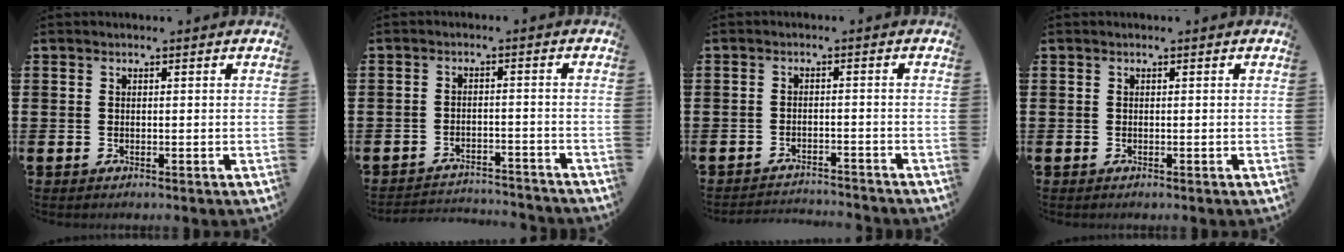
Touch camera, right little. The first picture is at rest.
{"total": 2.6, "force": [-2.6, 0.1, -0.1], "torque": [-0.004, 0.002, -0.057]}
{"total": 2.2, "force": [-2.2, -0.1, -0.1], "torque": [-0.004, 0.003, -0.048]}
{"total": 0.0}